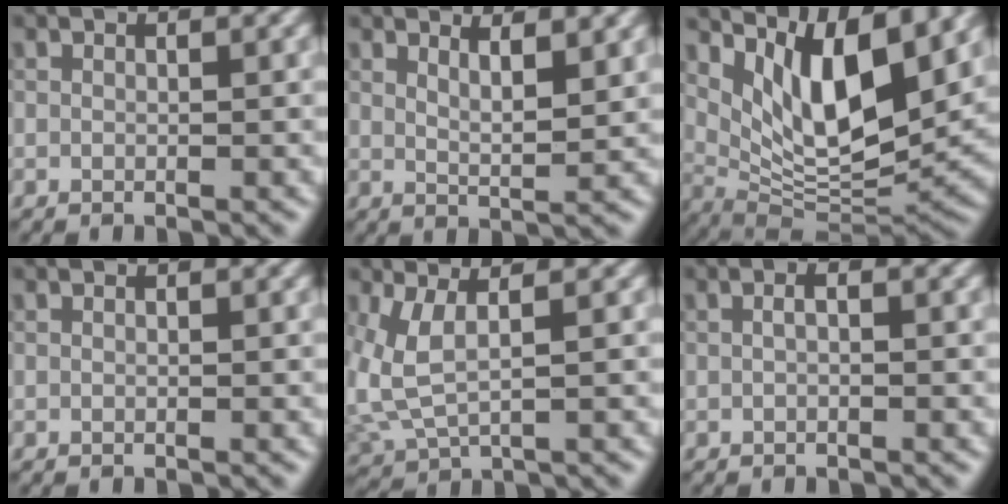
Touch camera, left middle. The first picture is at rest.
{"total": 2.9, "force": [1.9, 0.7, 2.0], "torque": [-0.026, -0.005, 0.029]}
{"total": 9.7, "force": [5.0, 3.2, 7.8], "torque": [-0.138, -0.021, 0.101]}
{"total": 0.0}
{"total": 3.5, "force": [0.7, 1.4, 3.2], "torque": [-0.104, -0.013, 0.023]}
{"total": 0.5, "force": [-0.2, -0.1, 0.5], "torque": [-0.016, -0.008, -0.004]}